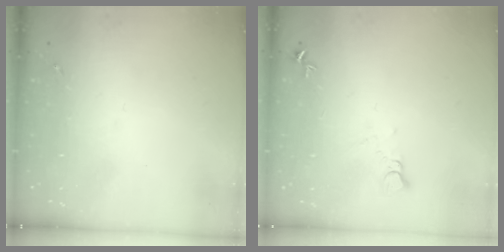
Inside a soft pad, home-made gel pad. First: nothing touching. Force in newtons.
{"total": 3.3, "press": 3.3, "slide": 0.3}